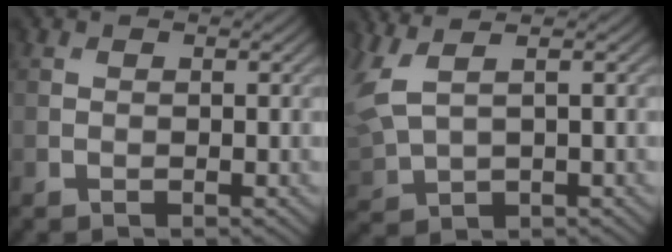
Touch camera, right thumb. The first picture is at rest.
{"total": 7.6, "force": [3.0, 3.5, 6.0], "torque": [-0.189, 0.004, 0.071]}